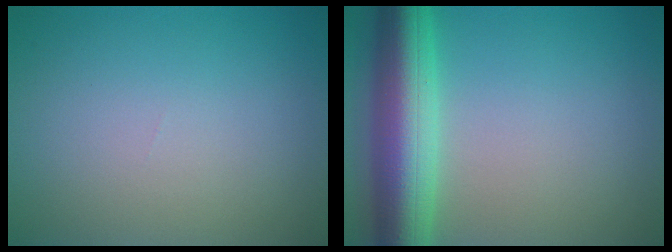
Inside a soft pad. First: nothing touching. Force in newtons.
{"total": 8.4, "press": 8.4, "slide": 0.3}